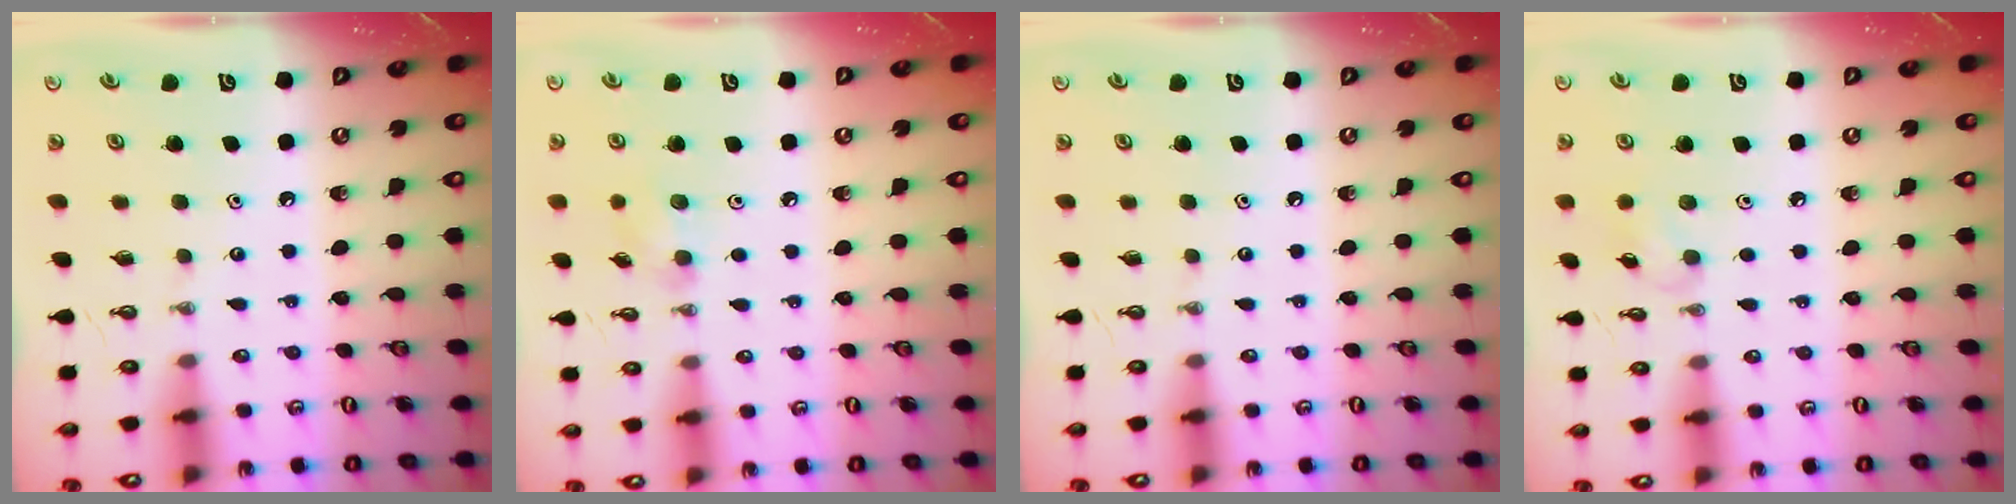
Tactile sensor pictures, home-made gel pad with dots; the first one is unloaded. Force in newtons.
{"total": 6.4, "press": 6.2, "slide": 1.5}
{"total": 0.0}
{"total": 5.3, "press": 5.1, "slide": 1.1}